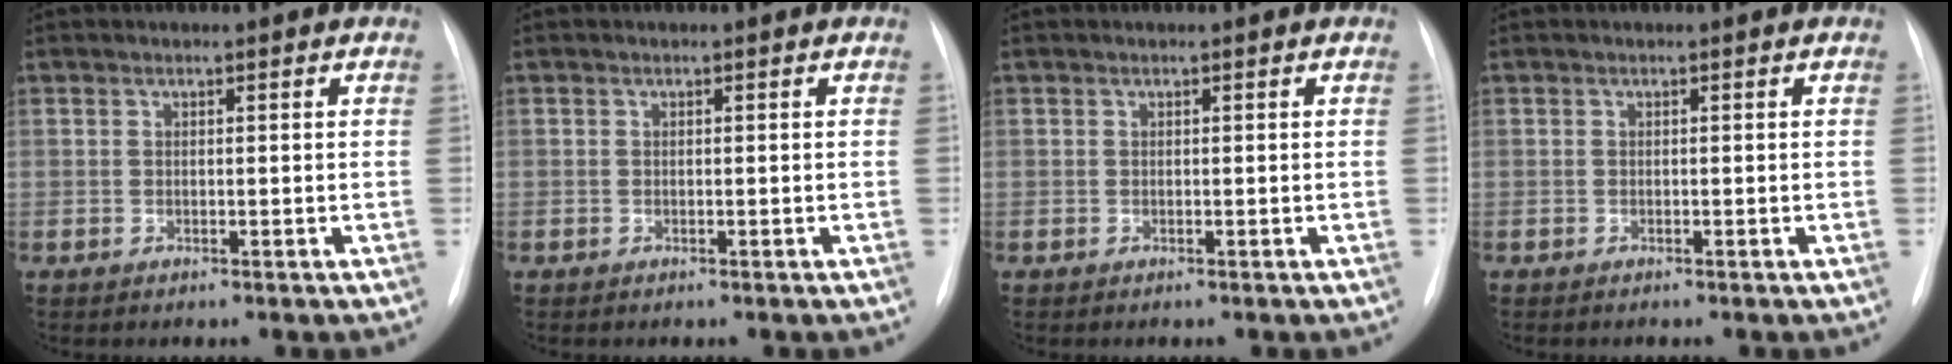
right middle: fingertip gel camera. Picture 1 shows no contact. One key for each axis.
{"total": 0.0}
{"total": 0.0}
{"total": 0.0}